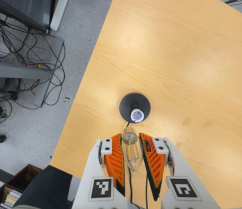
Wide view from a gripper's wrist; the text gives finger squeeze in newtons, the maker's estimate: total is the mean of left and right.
{"total": 21.7, "left": 23.5, "right": 19.9}